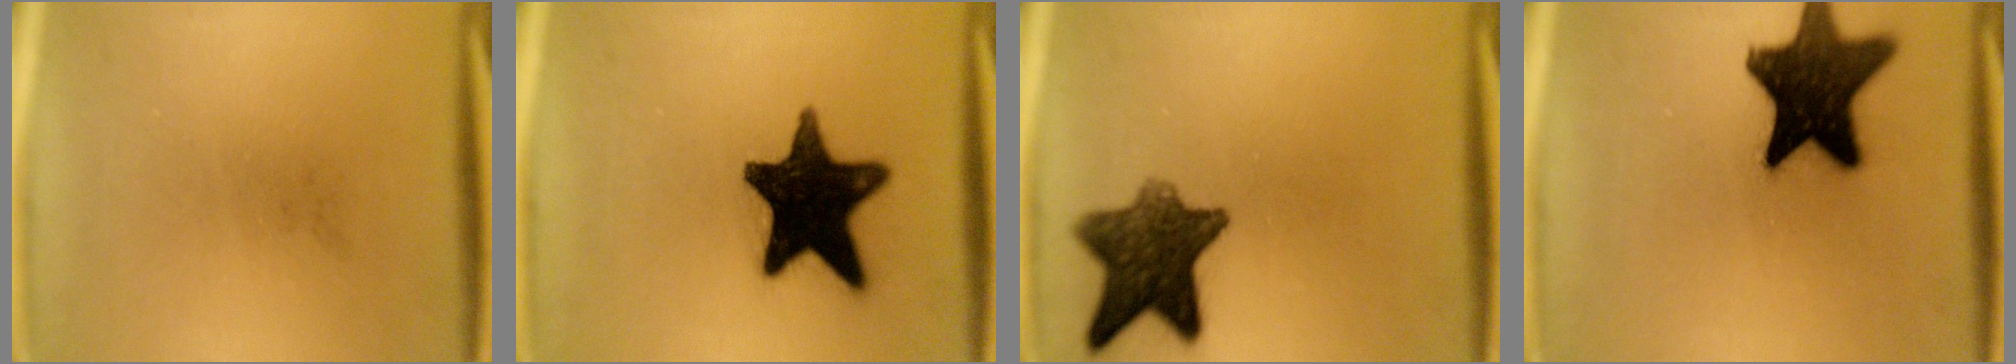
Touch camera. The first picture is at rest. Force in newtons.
{"total": 17.7}
{"total": 10.5}
{"total": 16.8}